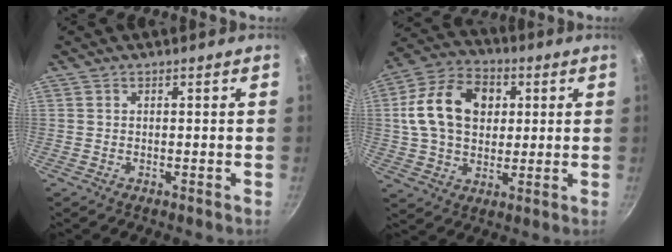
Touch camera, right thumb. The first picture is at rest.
{"total": 16.4, "force": [3.2, 11.9, 10.8], "torque": [-0.168, 0.014, 0.045]}